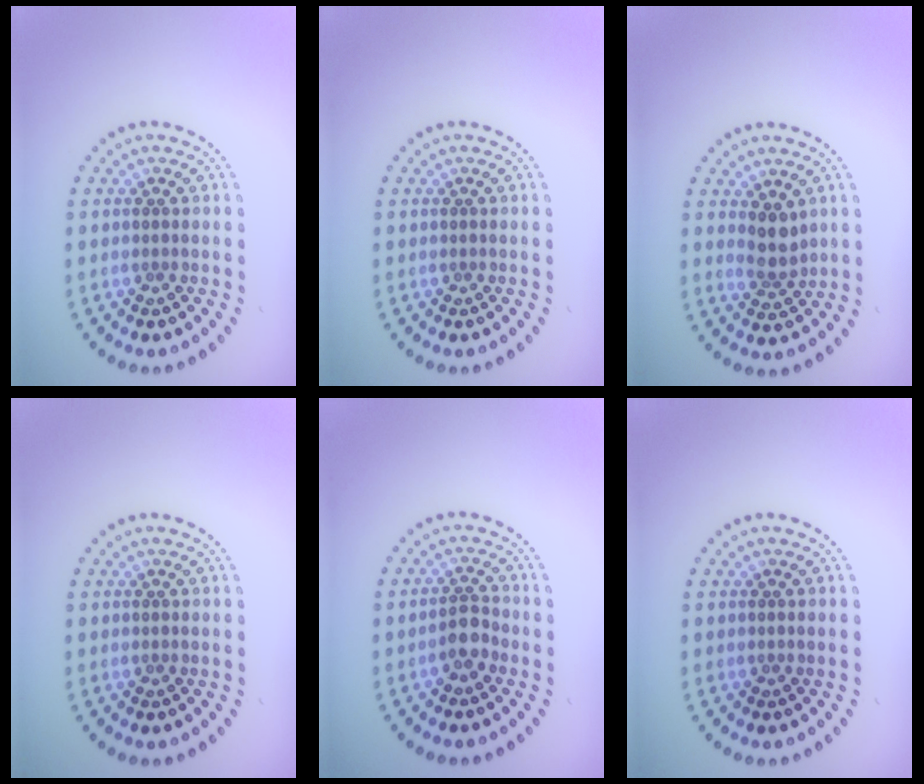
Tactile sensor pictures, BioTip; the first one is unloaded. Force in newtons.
{"total": 0.0}
{"total": 2.4, "press": 2.0, "slide": 1.3}
{"total": 0.0}
{"total": 1.9, "press": 1.7, "slide": 1.0}
{"total": 0.0}